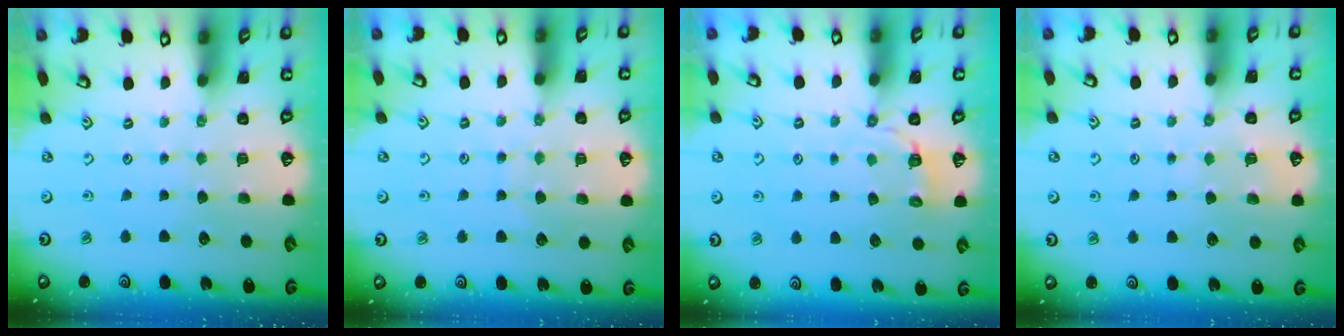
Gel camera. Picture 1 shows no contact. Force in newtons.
{"total": 7.1, "press": 7.1, "slide": 0.5}
{"total": 3.0, "press": 1.6, "slide": 2.5}
{"total": 4.8, "press": 4.8, "slide": 0.7}